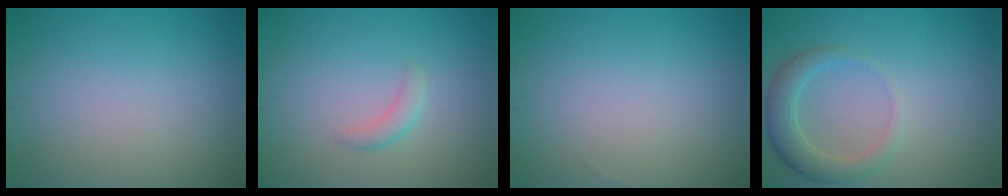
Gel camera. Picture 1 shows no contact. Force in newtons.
{"total": 1.3, "press": 1.3, "slide": 0.1}
{"total": 0.0}
{"total": 2.4, "press": 2.4, "slide": 0.4}